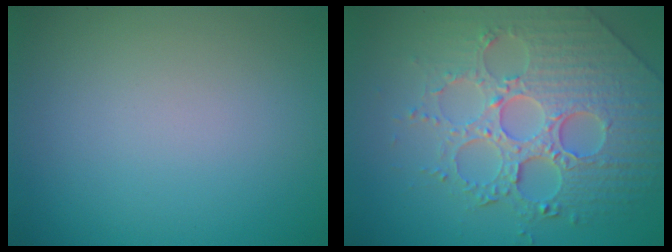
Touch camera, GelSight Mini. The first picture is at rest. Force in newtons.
{"total": 7.7, "press": 6.1, "slide": 4.6}